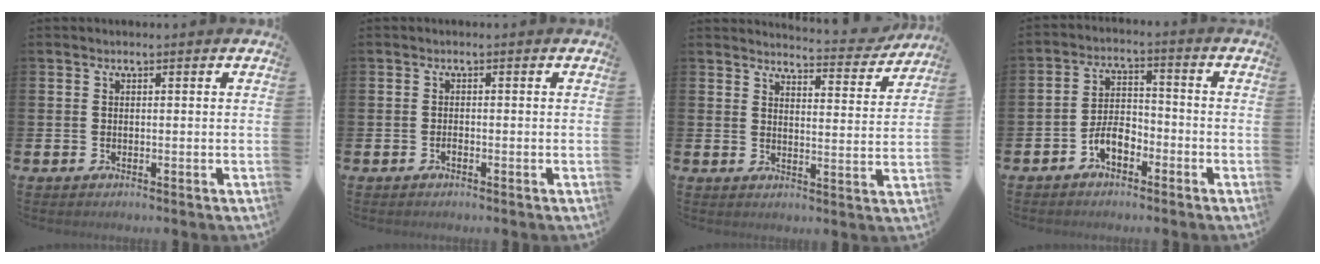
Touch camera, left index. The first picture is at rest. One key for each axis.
{"total": 0.6, "fx": -0.5, "fy": 0.2, "fz": 0.4, "tx": -0.002, "ty": -0.006, "tz": -0.010}
{"total": 4.6, "fx": 4.5, "fy": 0.4, "fz": 0.6, "tx": -0.006, "ty": -0.038, "tz": 0.073}
{"total": 4.6, "fx": -2.7, "fy": 2.3, "fz": 2.8, "tx": -0.049, "ty": 0.015, "tz": -0.051}